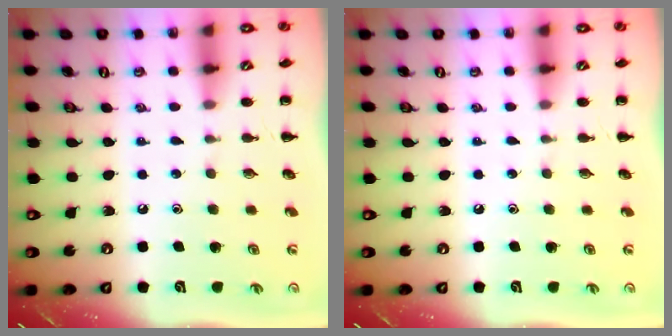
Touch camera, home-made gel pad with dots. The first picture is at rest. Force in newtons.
{"total": 0.0}